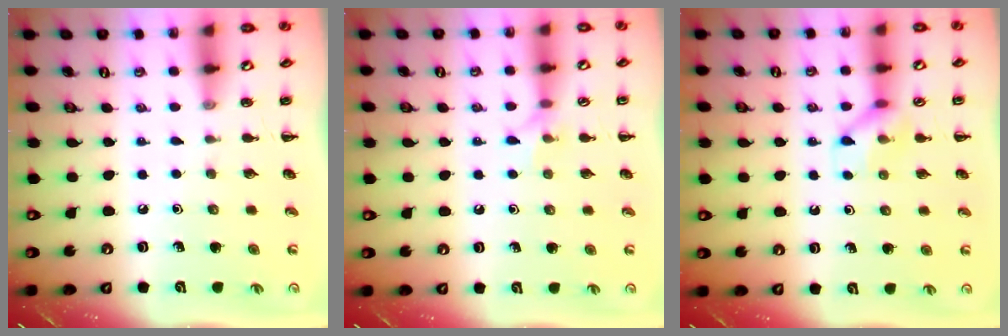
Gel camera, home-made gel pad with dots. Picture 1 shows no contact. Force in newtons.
{"total": 5.5, "press": 5.4, "slide": 0.9}
{"total": 8.9, "press": 8.9, "slide": 0.6}